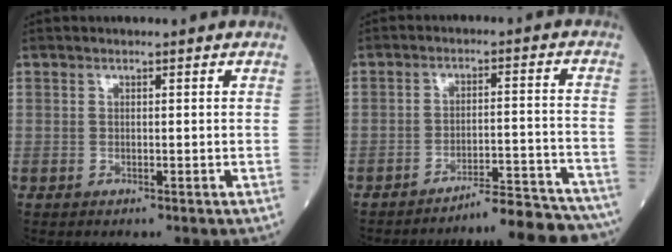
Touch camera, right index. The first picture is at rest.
{"total": 12.7, "force": [-12.5, -0.4, 2.6], "torque": [-0.002, 0.018, -0.162]}